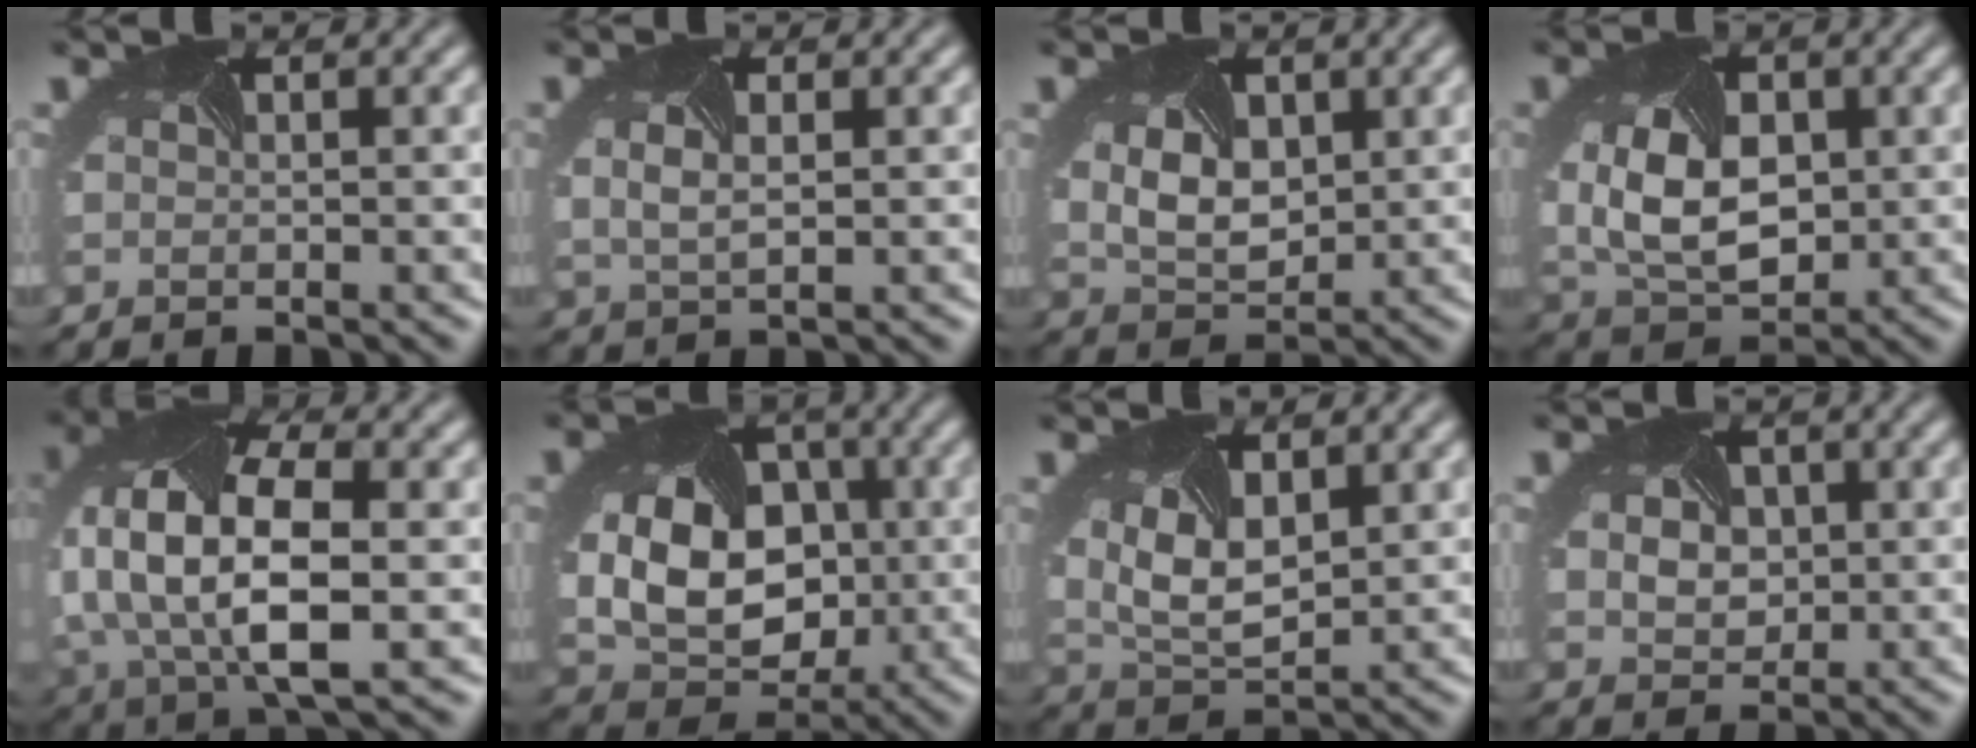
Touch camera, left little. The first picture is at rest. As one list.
[{"total": 2.9, "force": [0.5, 1.7, 2.3], "torque": [-0.046, -0.001, 0.014]}, {"total": 4.5, "force": [0.7, 3.2, 3.1], "torque": [-0.069, -0.006, 0.021]}, {"total": 8.0, "force": [-0.1, 5.4, 5.8], "torque": [-0.128, -0.012, 0.012]}, {"total": 11.8, "force": [0.1, 6.2, 10.1], "torque": [-0.210, -0.005, 0.005]}, {"total": 10.3, "force": [-0.4, 7.9, 6.6], "torque": [-0.122, -0.027, 0.002]}, {"total": 5.4, "force": [1.4, 3.0, 4.3], "torque": [-0.095, -0.004, 0.027]}, {"total": 4.0, "force": [0.8, 3.2, 2.3], "torque": [-0.041, 0.008, 0.005]}]